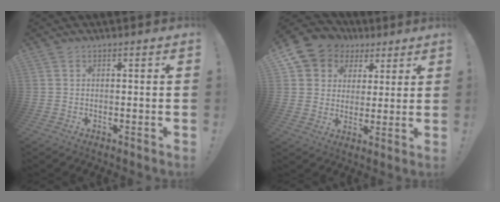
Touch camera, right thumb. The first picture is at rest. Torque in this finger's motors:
{"motor_torque": [-0.73, 1.05, 0.23, -0.11, 0.11]}